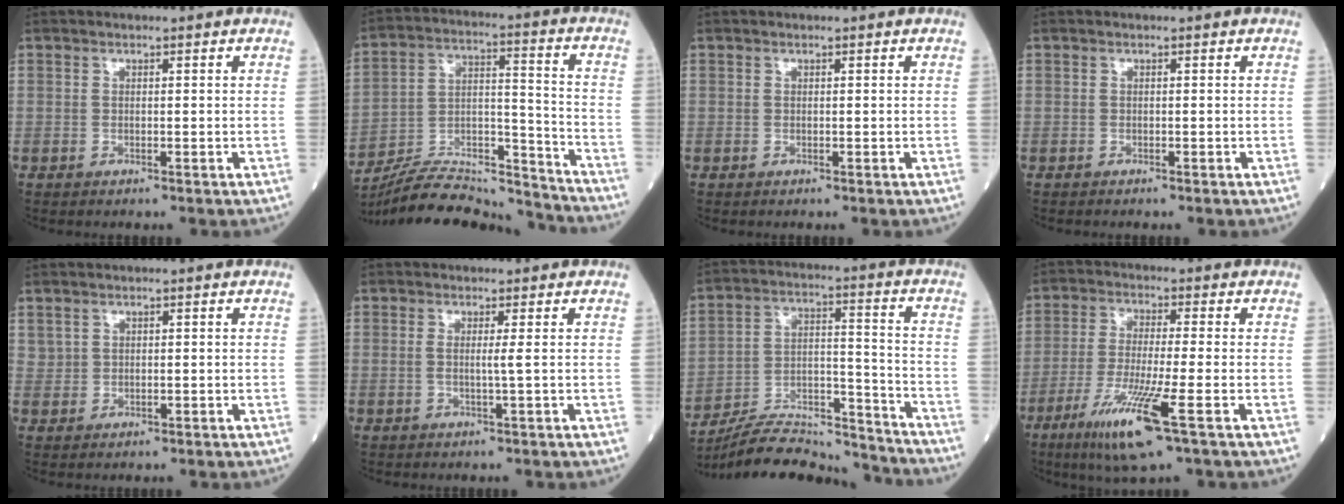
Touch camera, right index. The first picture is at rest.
{"total": 20.3, "force": [-19.7, 1.7, 4.6], "torque": [-0.103, 0.023, -0.316]}
{"total": 0.0}
{"total": 0.0}
{"total": 1.1, "force": [0.8, 0.8, 0.2], "torque": [0.005, -0.001, 0.013]}
{"total": 1.4, "force": [0.1, -0.5, 1.3], "torque": [-0.028, -0.001, -0.001]}
{"total": 18.5, "force": [-18.0, 1.7, 4.1], "torque": [-0.084, 0.023, -0.284]}
{"total": 10.7, "force": [-5.1, -0.2, 9.3], "torque": [-0.187, -0.032, -0.097]}